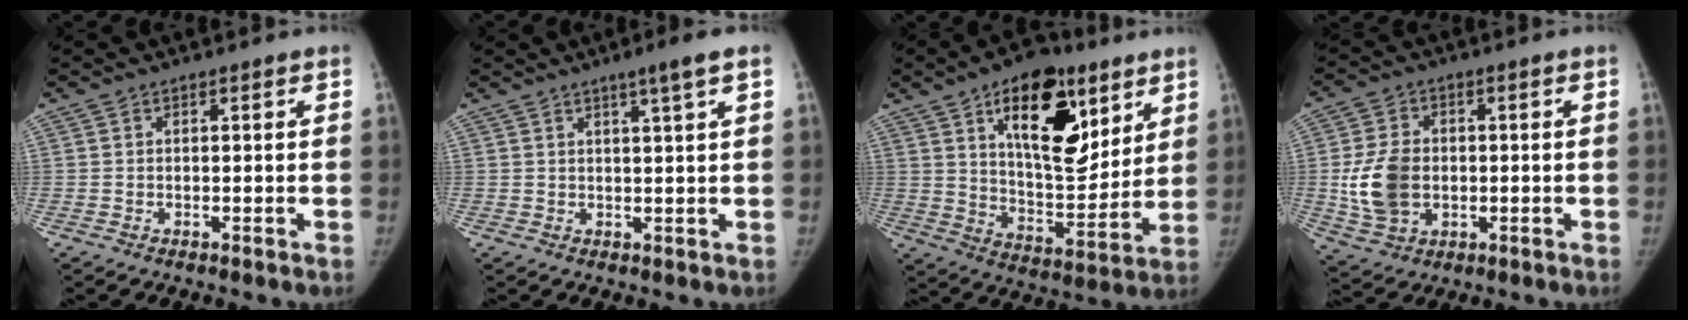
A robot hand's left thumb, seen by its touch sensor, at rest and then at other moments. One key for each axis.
{"total": 4.1, "fx": 2.3, "fy": -0.3, "fz": 3.3, "tx": -0.055, "ty": -0.009, "tz": 0.037}
{"total": 21.5, "fx": 10.2, "fy": 10.7, "fz": 15.7, "tx": -0.188, "ty": -0.050, "tz": 0.167}
{"total": 10.6, "fx": -0.5, "fy": 7.9, "fz": 7.1, "tx": -0.123, "ty": 0.001, "tz": 0.000}